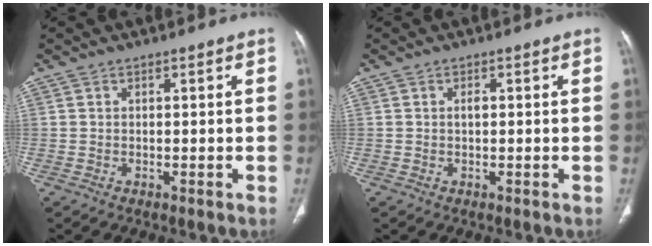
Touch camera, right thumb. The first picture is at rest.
{"total": 1.0, "force": [0.1, 0.5, 0.8], "torque": [-0.015, 0.001, 0.001]}